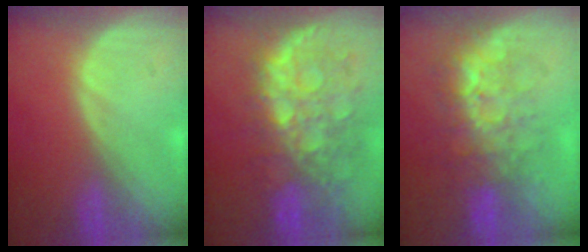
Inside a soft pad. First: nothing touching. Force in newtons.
{"total": 11.1, "press": 9.7, "slide": 5.5}
{"total": 7.7, "press": 7.6, "slide": 1.4}